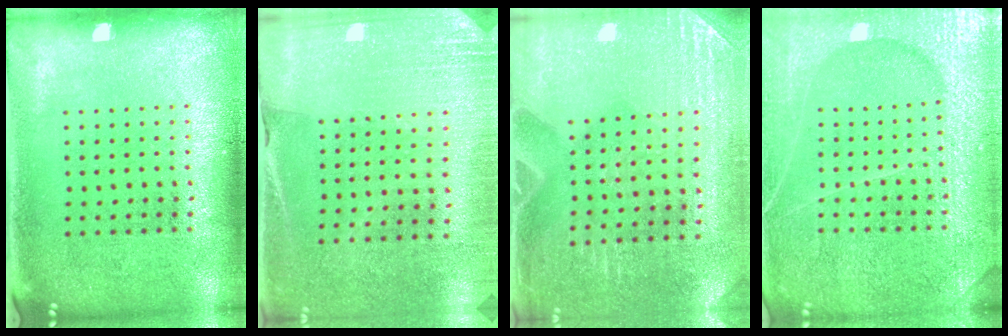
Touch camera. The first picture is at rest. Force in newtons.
{"total": 2.7, "press": 2.6, "slide": 0.7}
{"total": 2.9, "press": 2.8, "slide": 0.8}
{"total": 6.6, "press": 6.5, "slide": 0.8}